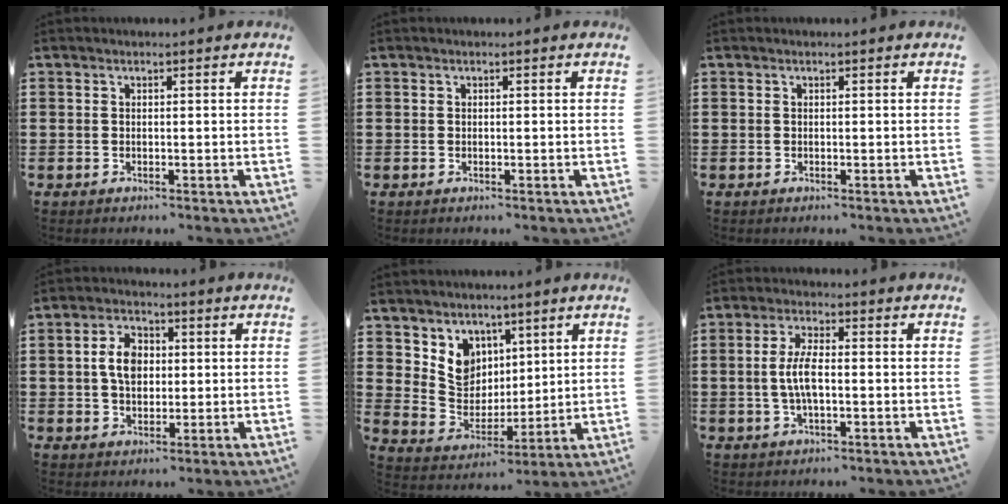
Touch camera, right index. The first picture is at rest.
{"total": 0.0}
{"total": 0.0}
{"total": 5.6, "force": [0.4, 3.8, 4.1], "torque": [-0.087, 0.009, 0.000]}
{"total": 6.9, "force": [3.9, 5.7, 0.9], "torque": [-0.051, -0.023, 0.075]}
{"total": 5.3, "force": [-0.4, 1.8, 4.9], "torque": [-0.104, -0.001, -0.012]}